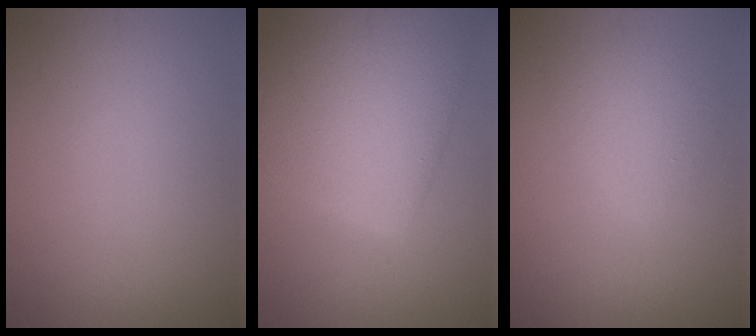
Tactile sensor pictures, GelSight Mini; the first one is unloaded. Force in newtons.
{"total": 9.3, "press": 9.3, "slide": 0.4}
{"total": 2.4, "press": 2.4, "slide": 0.2}